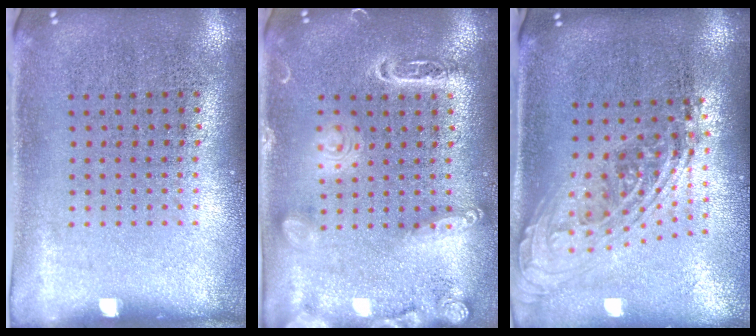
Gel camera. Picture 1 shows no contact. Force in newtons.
{"total": 1.8, "press": 1.8, "slide": 0.1}
{"total": 2.1, "press": 1.5, "slide": 1.5}